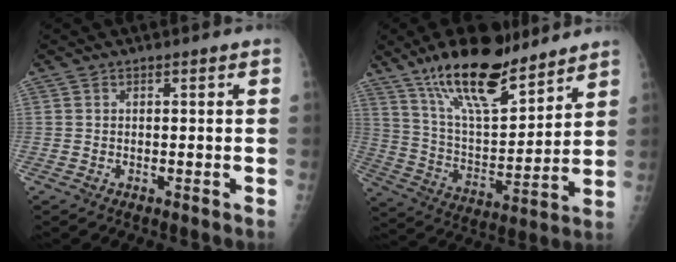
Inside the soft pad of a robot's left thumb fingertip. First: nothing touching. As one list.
[{"total": 19.5, "force": [14.2, 6.3, 11.7], "torque": [-0.165, -0.076, 0.253]}]